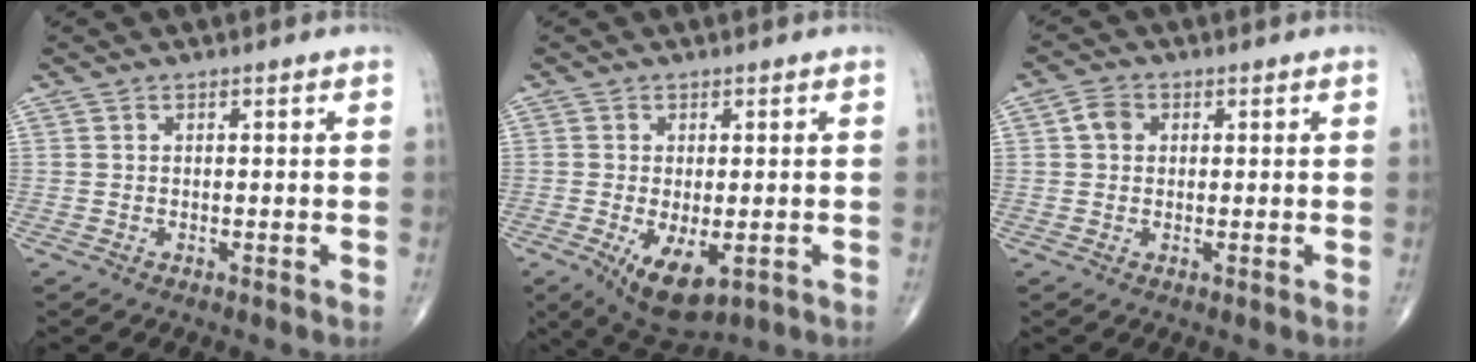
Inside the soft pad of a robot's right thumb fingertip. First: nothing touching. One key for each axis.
{"total": 8.3, "fx": -2.6, "fy": 3.9, "fz": 6.8, "tx": -0.109, "ty": -0.016, "tz": -0.029}
{"total": 3.0, "fx": 0.6, "fy": 2.5, "fz": 1.6, "tx": -0.021, "ty": 0.005, "tz": 0.007}